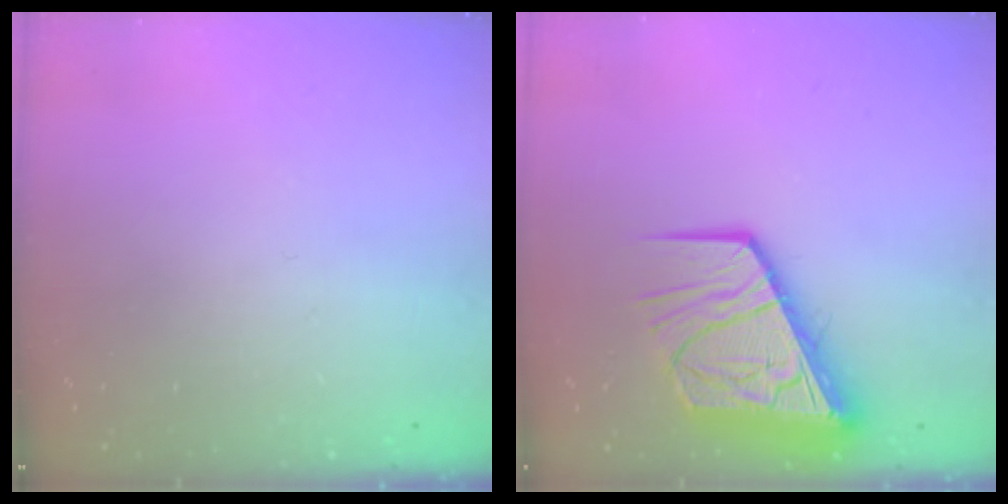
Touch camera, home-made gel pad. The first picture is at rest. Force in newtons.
{"total": 13.5, "press": 13.4, "slide": 1.4}